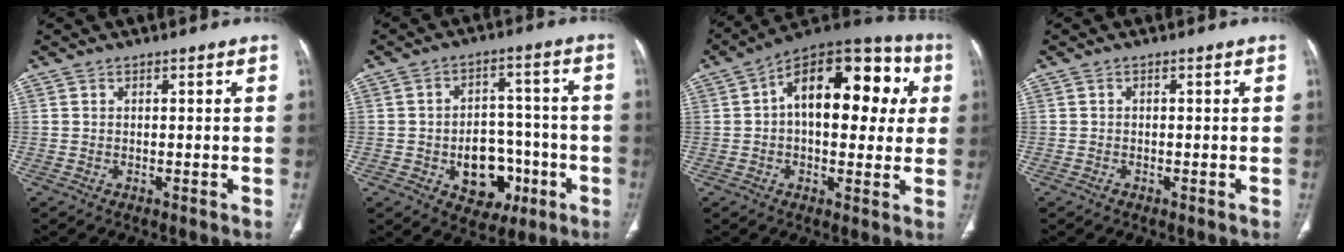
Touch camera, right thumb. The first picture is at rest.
{"total": 12.0, "force": [-3.9, 8.7, 7.2], "torque": [-0.057, 0.039, -0.044]}
{"total": 21.5, "force": [4.0, 11.7, 17.6], "torque": [-0.214, 0.037, 0.046]}
{"total": 0.6, "force": [-0.4, 0.4, 0.2], "torque": [-0.003, 0.001, -0.009]}